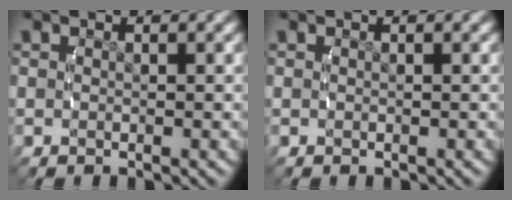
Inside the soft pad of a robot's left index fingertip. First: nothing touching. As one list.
[{"total": 0.0}]